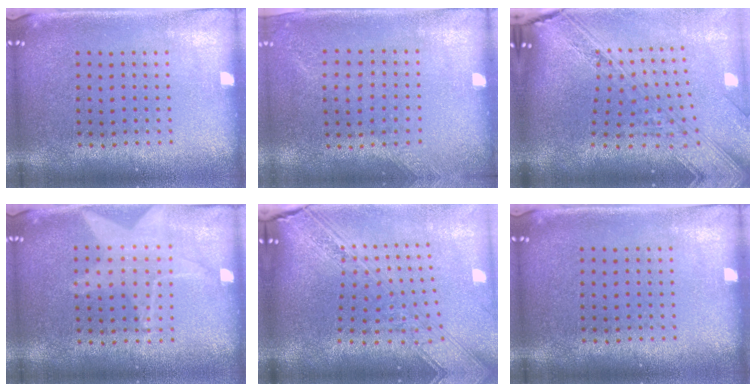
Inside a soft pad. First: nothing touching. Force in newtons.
{"total": 1.3, "press": 1.1, "slide": 0.7}
{"total": 4.1, "press": 2.9, "slide": 2.9}
{"total": 1.4, "press": 1.4, "slide": 0.5}
{"total": 3.5, "press": 2.6, "slide": 2.4}
{"total": 0.0}